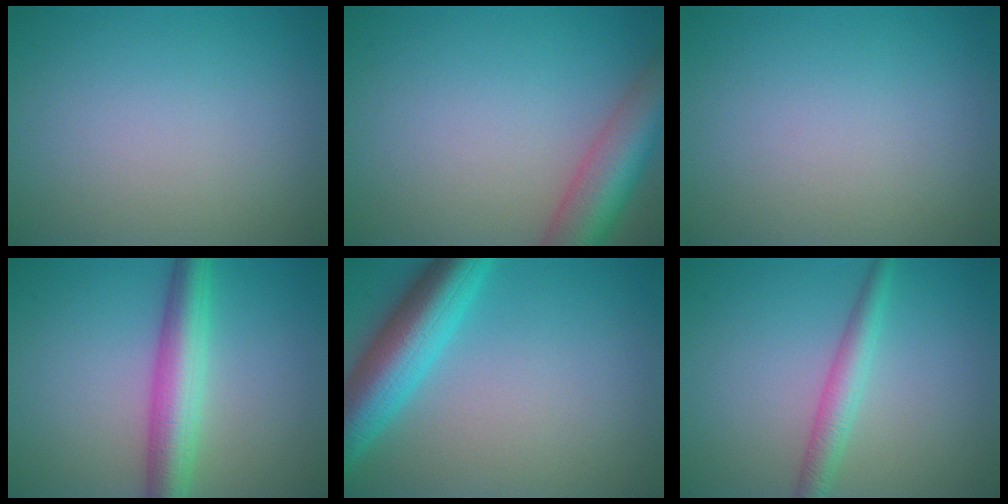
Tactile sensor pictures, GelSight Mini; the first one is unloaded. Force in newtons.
{"total": 6.9, "press": 6.9, "slide": 0.4}
{"total": 0.0}
{"total": 5.5, "press": 5.5, "slide": 0.1}
{"total": 7.4, "press": 7.4, "slide": 0.3}
{"total": 2.6, "press": 2.6, "slide": 0.0}